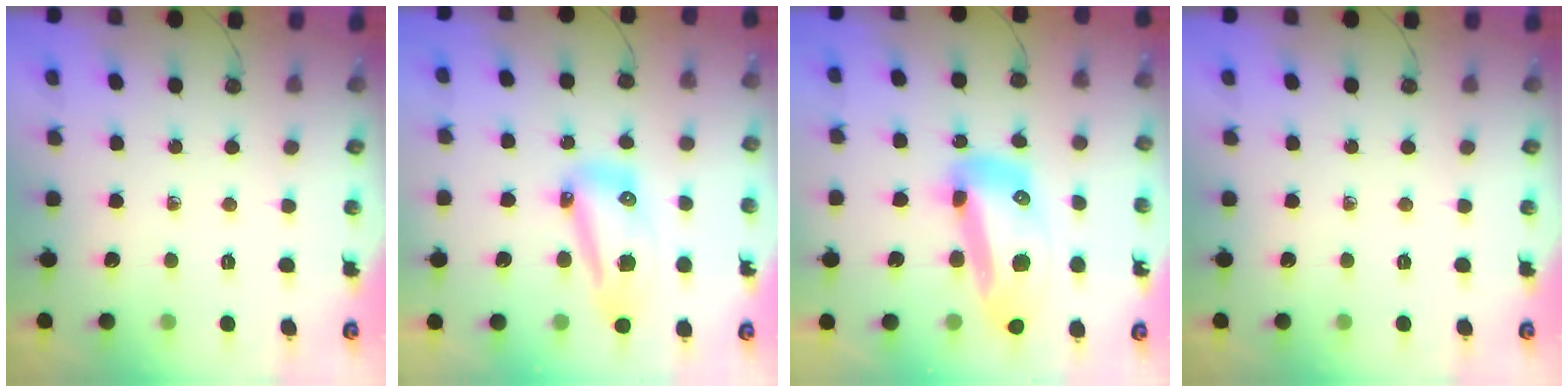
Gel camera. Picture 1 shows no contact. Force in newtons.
{"total": 13.0, "press": 12.9, "slide": 1.5}
{"total": 18.2, "press": 18.1, "slide": 2.1}
{"total": 0.0}